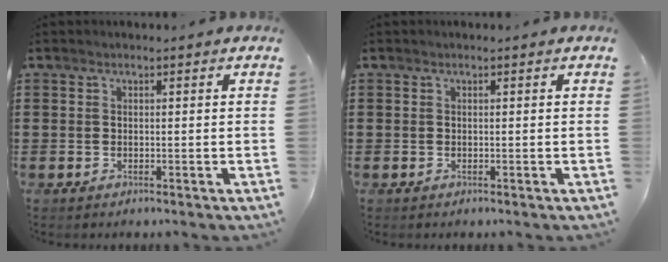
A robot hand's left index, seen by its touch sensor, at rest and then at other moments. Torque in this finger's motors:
{"motor_torque": [0.00, 0.00, 0.00, 0.00]}